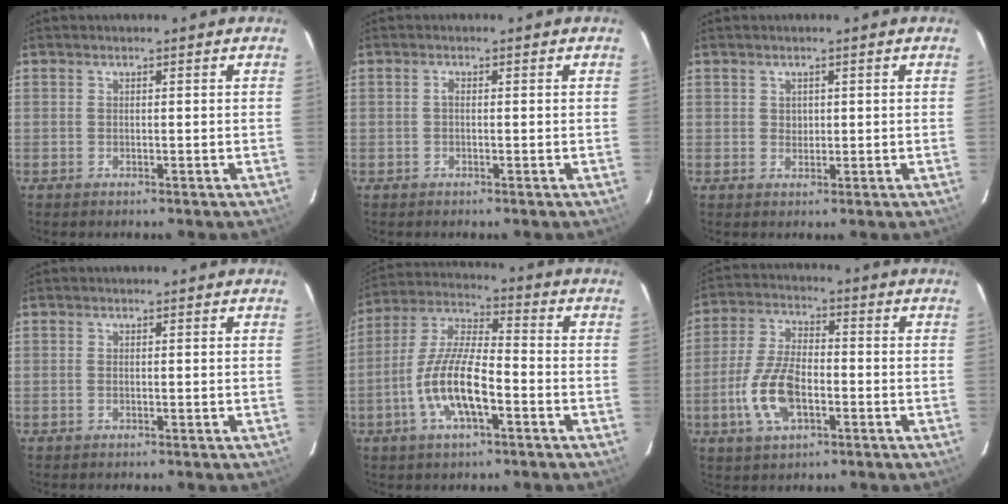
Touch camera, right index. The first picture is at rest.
{"total": 0.7, "force": [-0.2, 0.4, 0.5], "torque": [-0.010, 0.006, -0.005]}
{"total": 1.3, "force": [0.3, 1.3, 0.3], "torque": [0.000, 0.003, 0.005]}
{"total": 0.0}
{"total": 12.8, "force": [-4.7, 4.0, 11.2], "torque": [-0.234, -0.003, -0.089]}
{"total": 11.3, "force": [-3.7, 5.5, 9.2], "torque": [-0.197, 0.002, -0.068]}